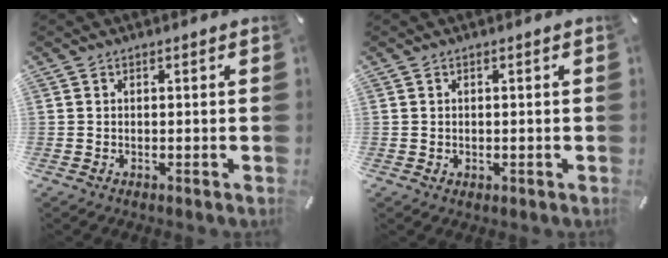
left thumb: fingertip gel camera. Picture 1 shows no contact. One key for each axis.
{"total": 0.8, "fx": 0.1, "fy": 0.8, "fz": 0.3, "tx": -0.006, "ty": 0.005, "tz": 0.000}